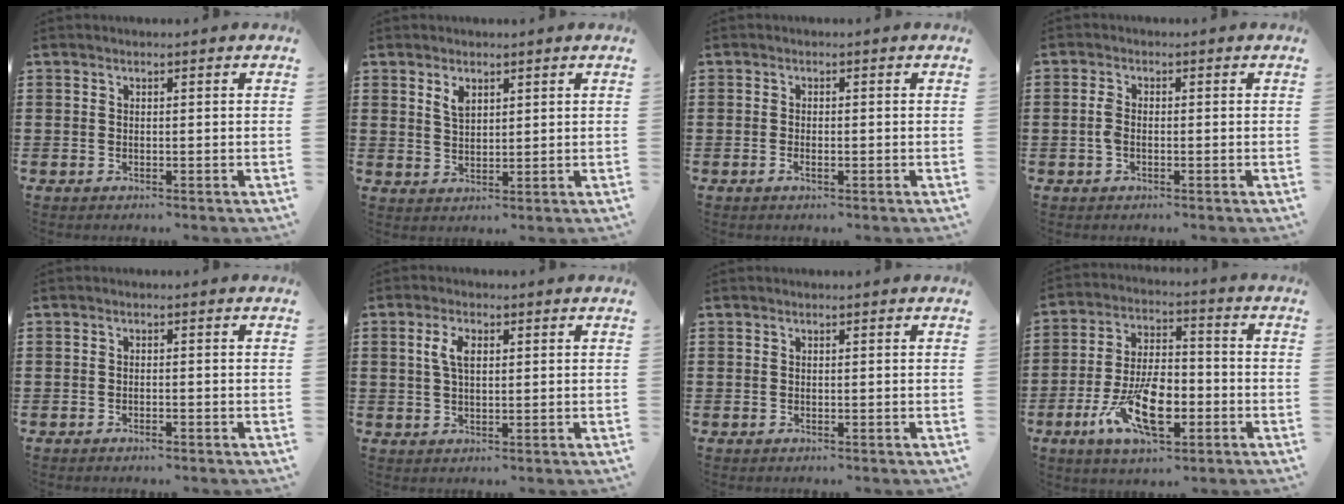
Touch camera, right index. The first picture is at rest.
{"total": 2.5, "force": [1.6, 1.3, 1.5], "torque": [-0.034, 0.003, 0.029]}
{"total": 1.1, "force": [-0.5, 0.3, 0.9], "torque": [-0.018, -0.004, -0.009]}
{"total": 2.0, "force": [-0.5, 1.0, 1.7], "torque": [-0.039, -0.001, -0.011]}
{"total": 0.8, "force": [-0.7, 0.1, 0.4], "torque": [-0.011, -0.005, -0.012]}
{"total": 4.0, "force": [0.9, 1.9, 3.4], "torque": [-0.072, 0.011, 0.014]}
{"total": 0.0}
{"total": 12.3, "force": [-4.6, 5.7, 9.9], "torque": [-0.192, -0.001, -0.081]}